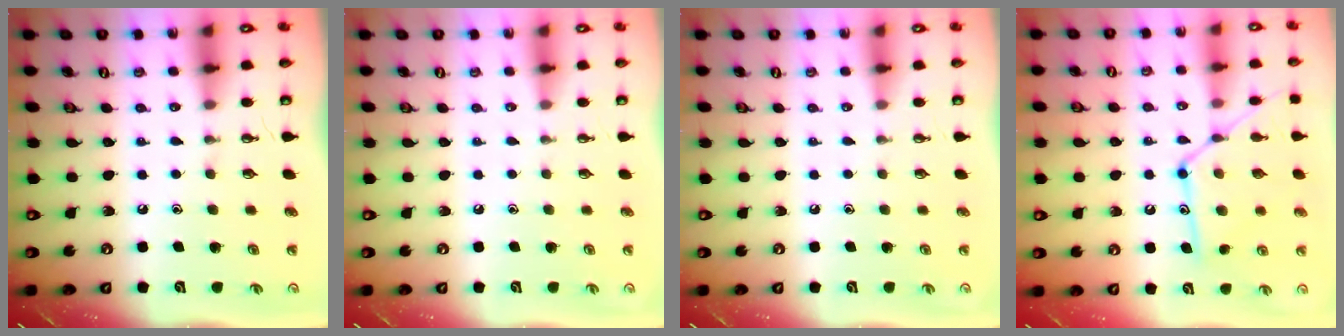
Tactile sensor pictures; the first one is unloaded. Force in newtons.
{"total": 0.0}
{"total": 0.0}
{"total": 14.2, "press": 14.2, "slide": 0.9}